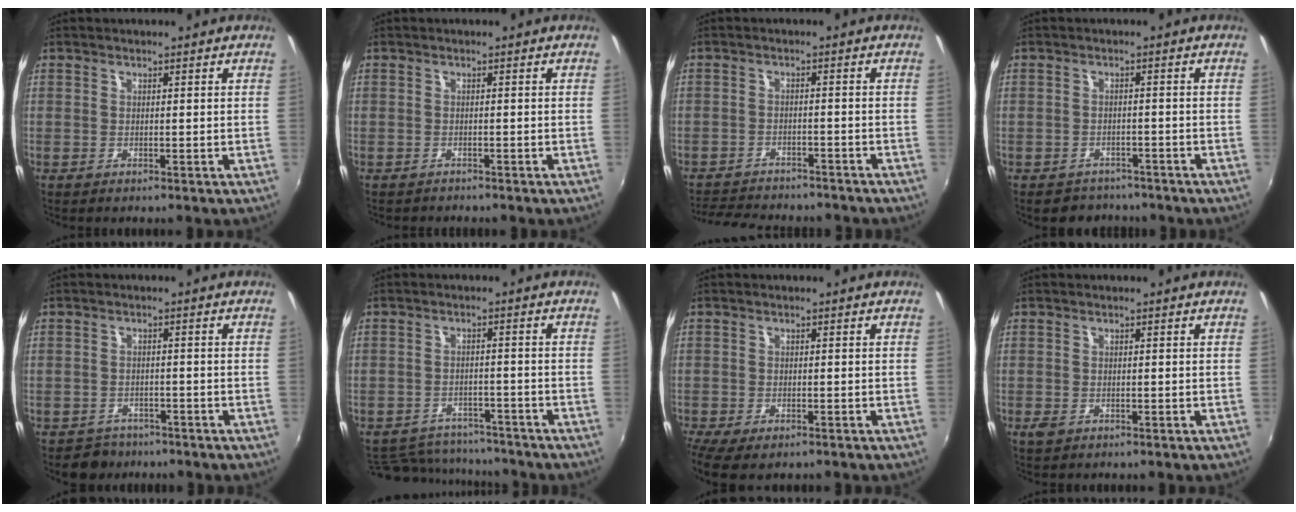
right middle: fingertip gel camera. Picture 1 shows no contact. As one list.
[{"total": 1.2, "force": [-1.1, 0.4, 0.0], "torque": [-0.005, -0.004, -0.017]}, {"total": 11.6, "force": [-10.3, 3.3, 4.0], "torque": [-0.097, -0.012, -0.151]}, {"total": 4.8, "force": [-4.0, 2.6, 0.3], "torque": [-0.015, 0.007, -0.060]}, {"total": 4.0, "force": [-3.1, 2.5, 0.0], "torque": [-0.013, 0.002, -0.052]}, {"total": 12.2, "force": [-10.8, 4.8, 3.1], "torque": [-0.084, 0.012, -0.149]}, {"total": 6.6, "force": [-4.5, 2.6, 4.0], "torque": [-0.096, -0.034, -0.077]}, {"total": 1.7, "force": [-0.8, 1.1, 0.9], "torque": [-0.018, -0.003, -0.014]}]